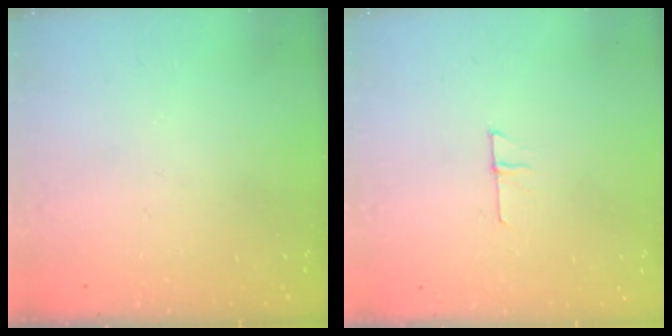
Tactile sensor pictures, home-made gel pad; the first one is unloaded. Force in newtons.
{"total": 4.5, "press": 4.5, "slide": 0.4}